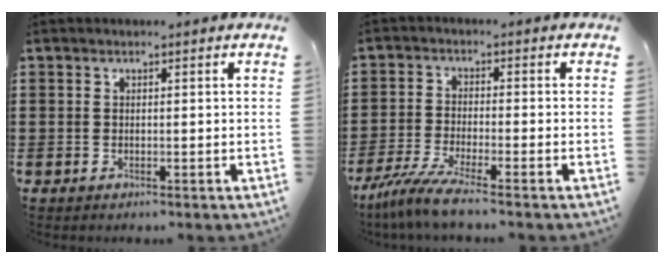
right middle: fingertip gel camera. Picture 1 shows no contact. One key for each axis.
{"total": 5.6, "fx": -4.6, "fy": -0.1, "fz": 3.1, "tx": -0.079, "ty": -0.021, "tz": -0.095}